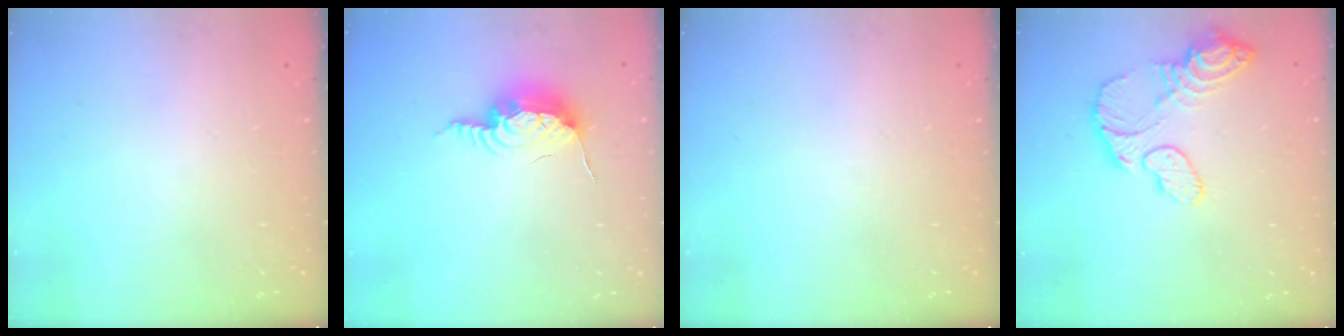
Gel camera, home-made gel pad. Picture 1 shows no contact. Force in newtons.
{"total": 10.8, "press": 10.8, "slide": 0.7}
{"total": 0.0}
{"total": 12.2, "press": 12.2, "slide": 1.1}